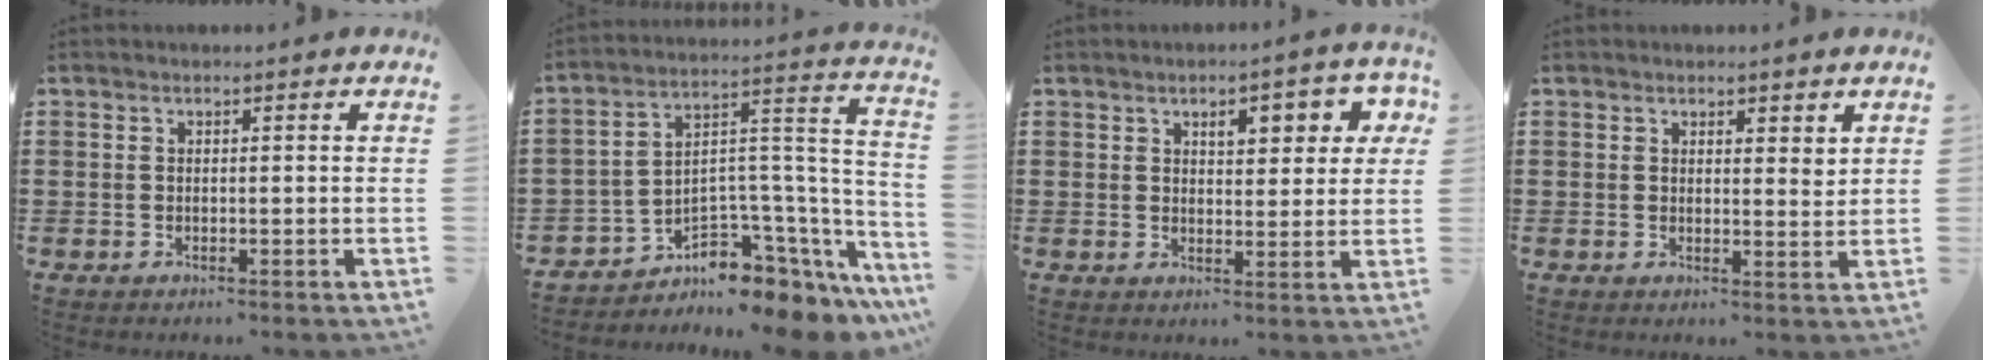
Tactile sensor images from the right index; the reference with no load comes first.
{"total": 3.7, "force": [-2.1, 2.9, 0.7], "torque": [-0.030, -0.024, -0.039]}
{"total": 5.0, "force": [2.4, 2.4, 3.6], "torque": [-0.047, -0.001, 0.031]}
{"total": 2.1, "force": [1.8, 0.9, 0.7], "torque": [-0.009, 0.003, 0.033]}